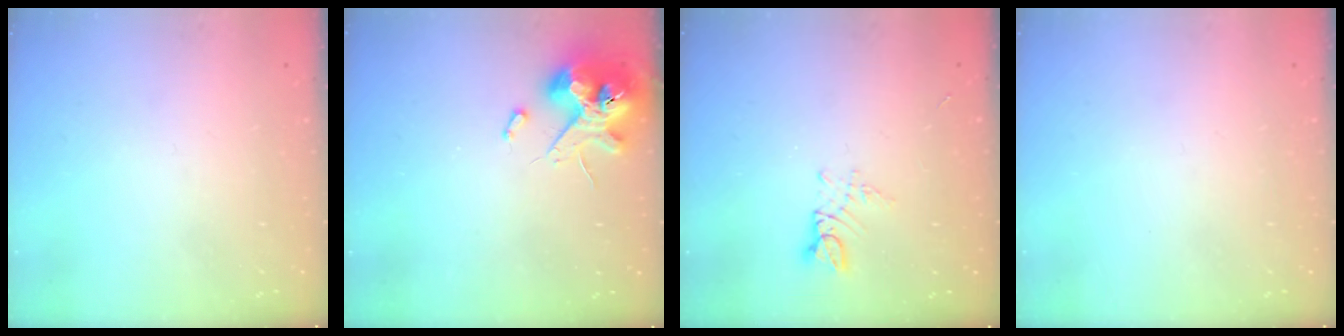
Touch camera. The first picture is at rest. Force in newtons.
{"total": 12.4, "press": 12.2, "slide": 1.8}
{"total": 2.8, "press": 2.8, "slide": 0.3}
{"total": 0.0}